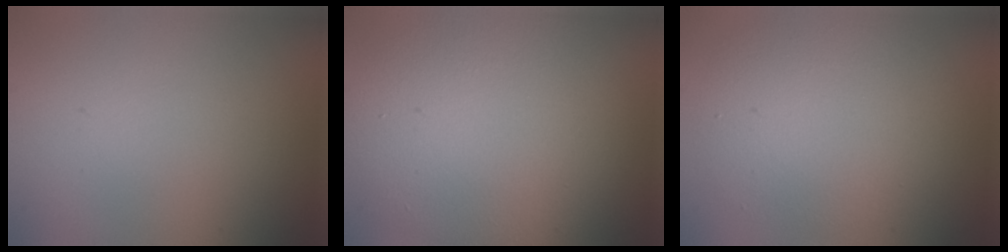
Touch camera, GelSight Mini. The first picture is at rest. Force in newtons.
{"total": 10.3, "press": 10.3, "slide": 0.2}
{"total": 5.6, "press": 5.6, "slide": 0.2}